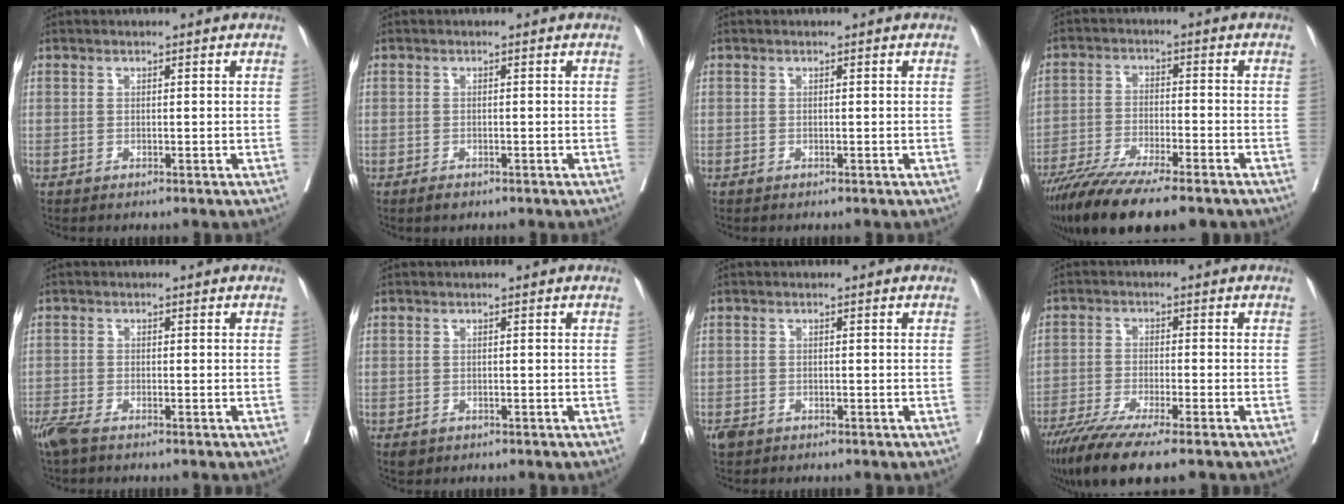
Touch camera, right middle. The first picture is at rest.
{"total": 1.9, "force": [-1.3, 0.8, 1.1], "torque": [-0.019, -0.002, -0.018]}
{"total": 0.0}
{"total": 15.9, "force": [-12.3, 2.5, 9.7], "torque": [-0.167, -0.036, -0.203]}
{"total": 3.8, "force": [-2.9, 0.8, 2.3], "torque": [-0.052, -0.012, -0.054]}
{"total": 1.7, "force": [-0.9, 1.3, 0.7], "torque": [-0.014, -0.002, -0.008]}
{"total": 1.9, "force": [-1.2, 1.2, 0.8], "torque": [-0.021, -0.002, -0.018]}
{"total": 10.9, "force": [-8.1, 0.6, 7.3], "torque": [-0.116, -0.026, -0.133]}